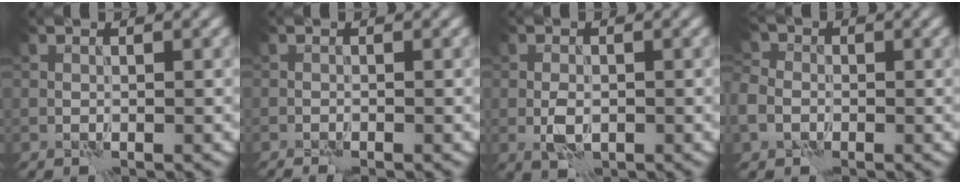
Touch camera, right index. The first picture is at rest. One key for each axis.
{"total": 1.1, "fx": -0.8, "fy": -0.1, "fz": 0.7, "tx": -0.018, "ty": 0.002, "tz": -0.016}
{"total": 2.4, "fx": -0.6, "fy": 1.4, "fz": 1.8, "tx": -0.035, "ty": -0.001, "tz": -0.011}
{"total": 3.5, "fx": -1.1, "fy": 2.9, "fz": 1.6, "tx": -0.032, "ty": -0.004, "tz": -0.030}